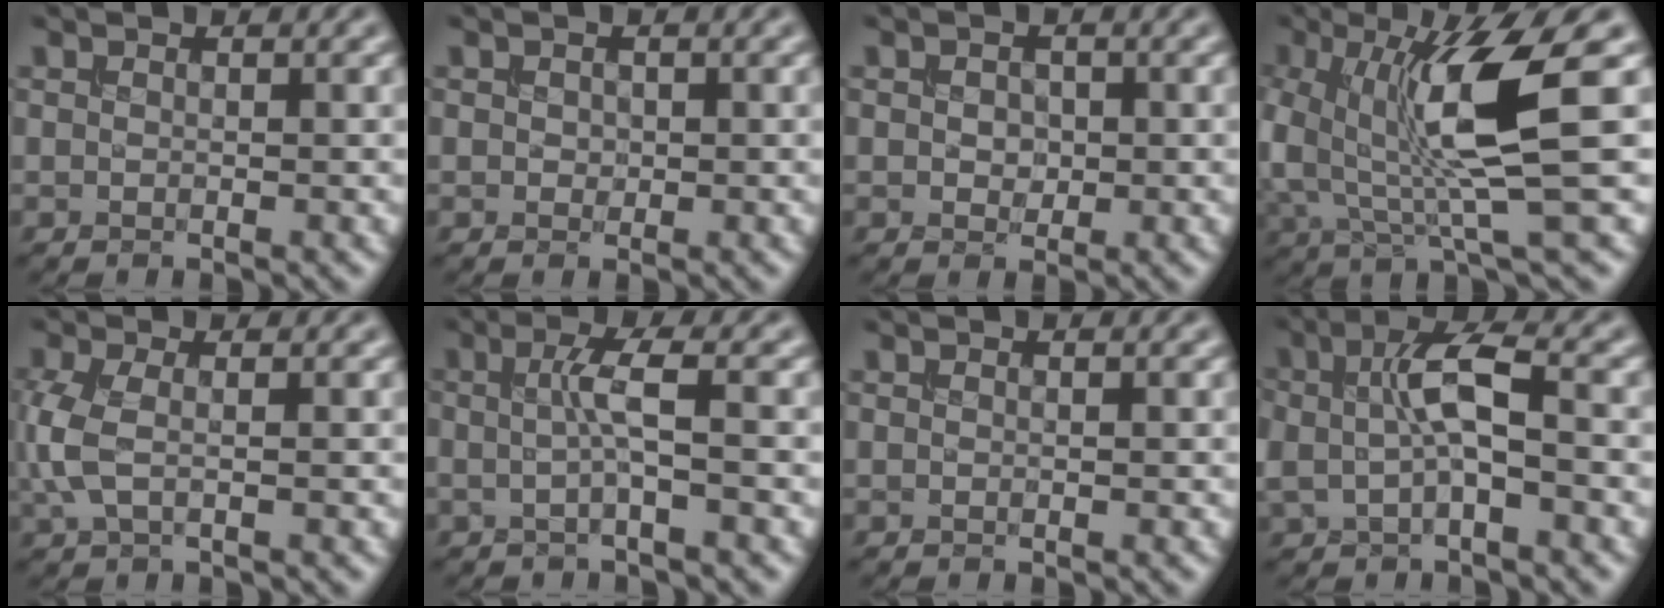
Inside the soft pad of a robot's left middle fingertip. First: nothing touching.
{"total": 0.6, "force": [0.1, 0.5, 0.3], "torque": [-0.006, -0.002, 0.000]}
{"total": 1.4, "force": [0.0, 1.1, 0.9], "torque": [-0.017, -0.002, -0.001]}
{"total": 8.6, "force": [0.9, 1.4, 8.4], "torque": [-0.160, -0.004, 0.021]}
{"total": 3.3, "force": [0.1, 1.7, 2.8], "torque": [-0.077, 0.001, -0.002]}
{"total": 2.6, "force": [-0.1, 0.2, 2.6], "torque": [-0.055, 0.000, -0.005]}
{"total": 0.0}
{"total": 4.6, "force": [0.1, 1.7, 4.2], "torque": [-0.086, 0.013, -0.005]}